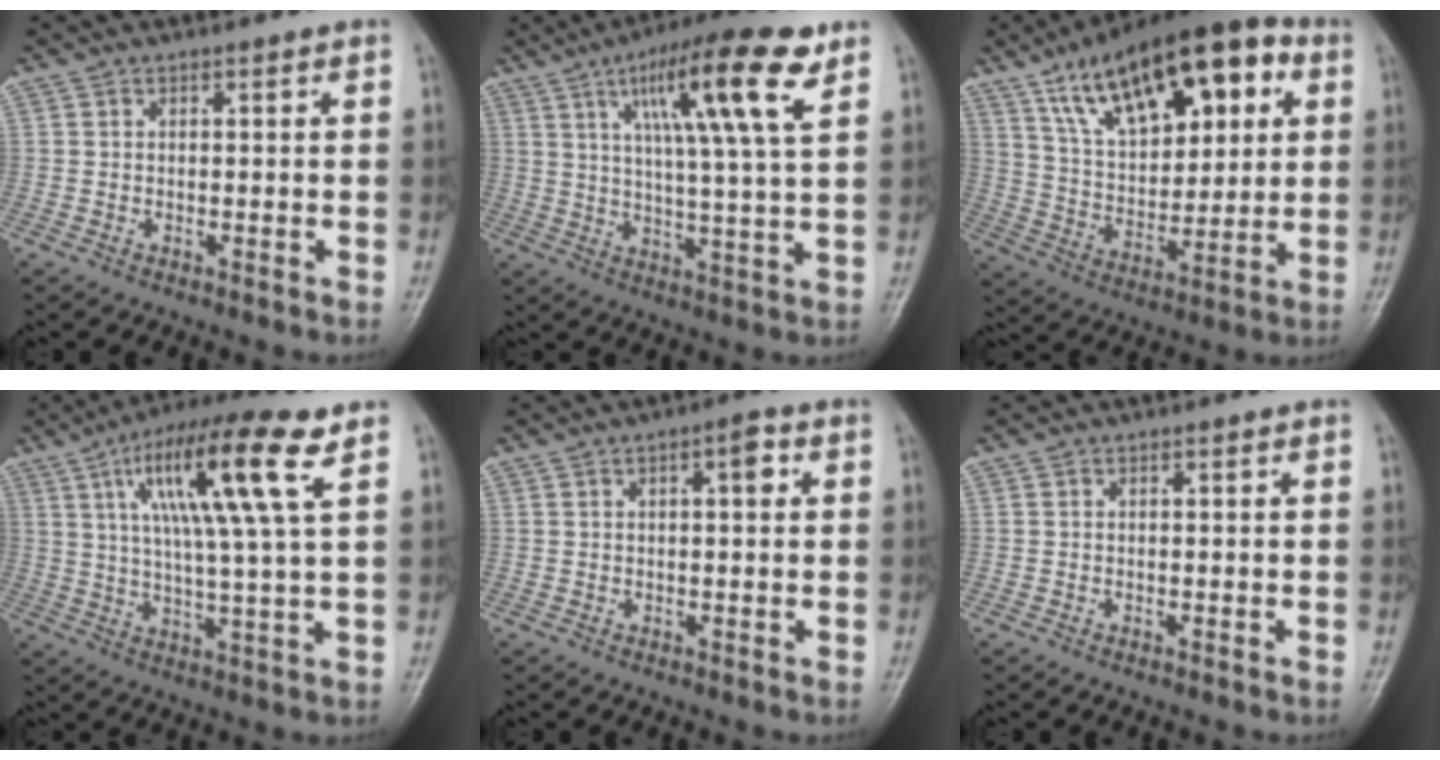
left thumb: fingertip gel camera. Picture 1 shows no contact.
{"total": 16.5, "force": [7.7, 2.5, 14.4], "torque": [-0.231, -0.018, 0.122]}
{"total": 24.0, "force": [10.8, 11.1, 18.3], "torque": [-0.258, -0.013, 0.184]}
{"total": 16.8, "force": [6.9, 2.0, 15.2], "torque": [-0.274, -0.007, 0.114]}
{"total": 3.6, "force": [1.1, 1.3, 3.1], "torque": [-0.039, 0.007, 0.012]}
{"total": 0.0}